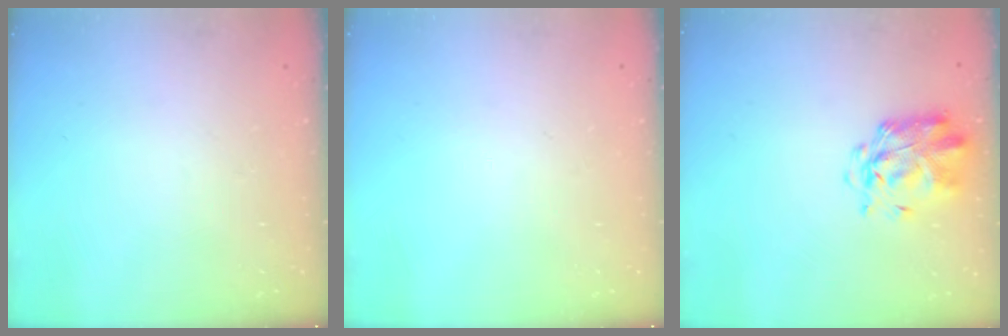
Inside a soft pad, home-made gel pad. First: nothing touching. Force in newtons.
{"total": 0.0}
{"total": 3.0, "press": 2.9, "slide": 0.8}